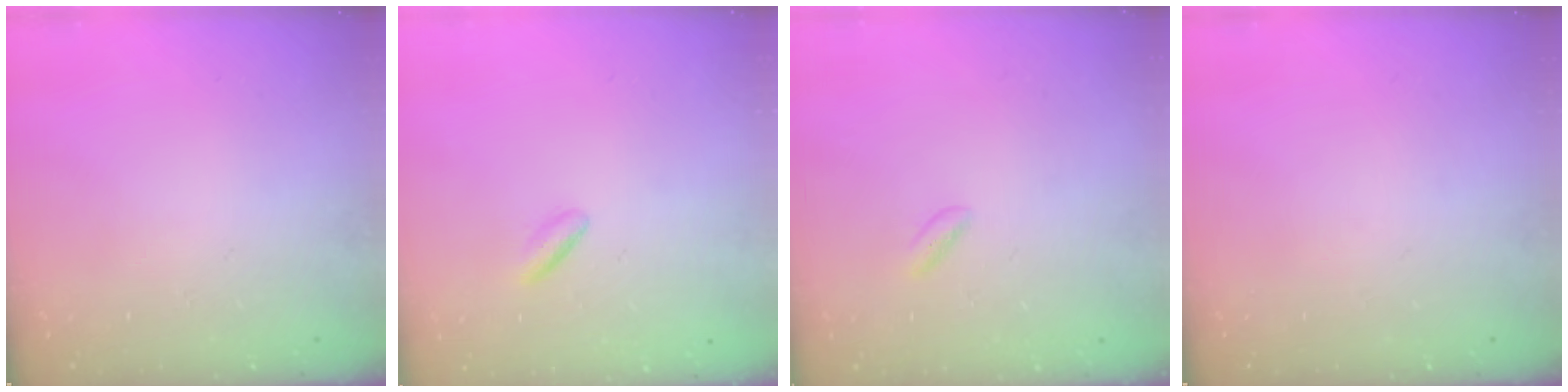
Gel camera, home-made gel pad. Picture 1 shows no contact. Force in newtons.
{"total": 2.7, "press": 2.5, "slide": 1.2}
{"total": 1.3, "press": 1.0, "slide": 0.7}
{"total": 0.0}